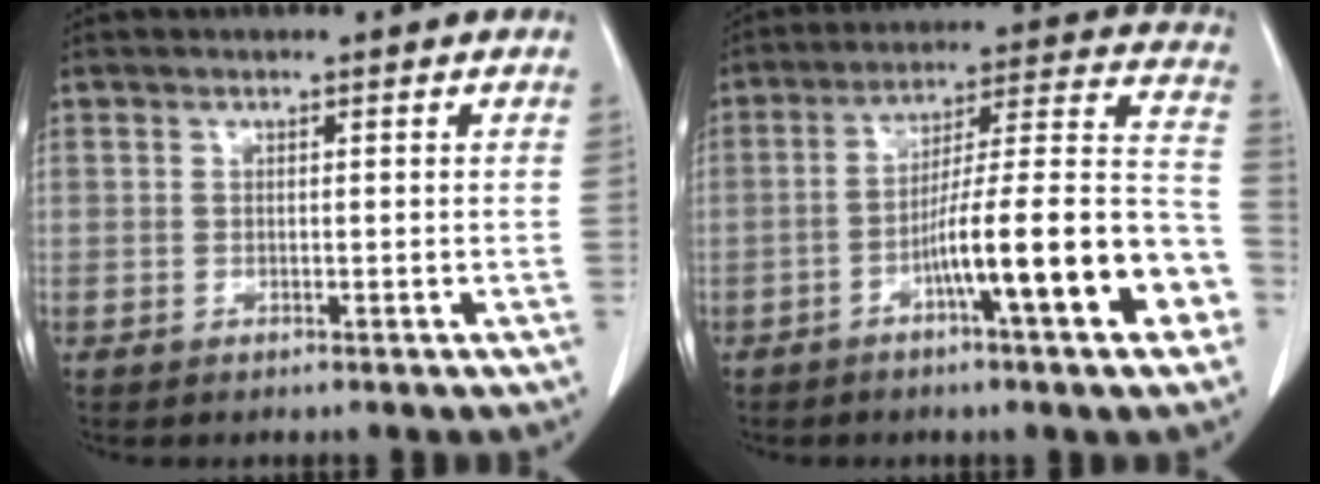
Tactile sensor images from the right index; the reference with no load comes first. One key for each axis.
{"total": 17.2, "fx": -6.7, "fy": 1.3, "fz": 15.8, "tx": -0.221, "ty": 0.020, "tz": -0.103}